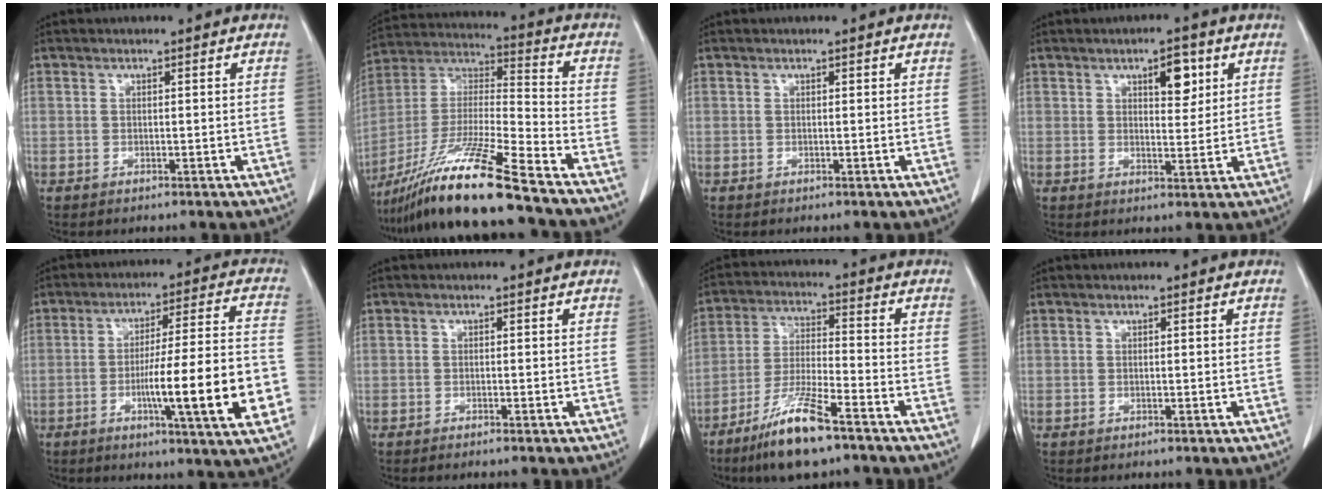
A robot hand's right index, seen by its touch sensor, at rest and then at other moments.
{"total": 18.5, "force": [-14.1, -0.8, 11.9], "torque": [-0.258, -0.032, -0.266]}
{"total": 0.0}
{"total": 4.9, "force": [2.3, 2.0, 3.8], "torque": [-0.055, -0.001, 0.034]}
{"total": 17.5, "force": [-4.8, 0.4, 16.8], "torque": [-0.224, 0.001, -0.069]}
{"total": 1.3, "force": [-1.1, -0.2, 0.7], "torque": [-0.010, 0.001, -0.015]}
{"total": 11.4, "force": [-7.8, 1.3, 8.2], "torque": [-0.169, -0.028, -0.146]}
{"total": 0.0}